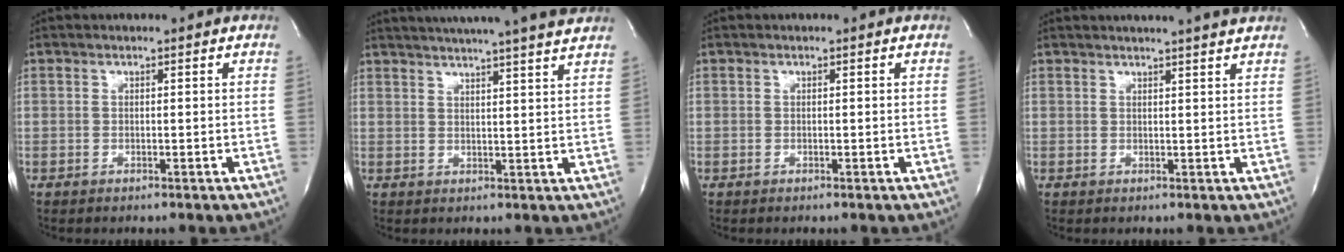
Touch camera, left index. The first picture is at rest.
{"total": 18.1, "force": [16.2, -0.6, 7.9], "torque": [-0.131, -0.003, 0.209]}
{"total": 0.0}
{"total": 7.4, "force": [6.8, -0.9, 2.8], "torque": [-0.037, 0.009, 0.069]}